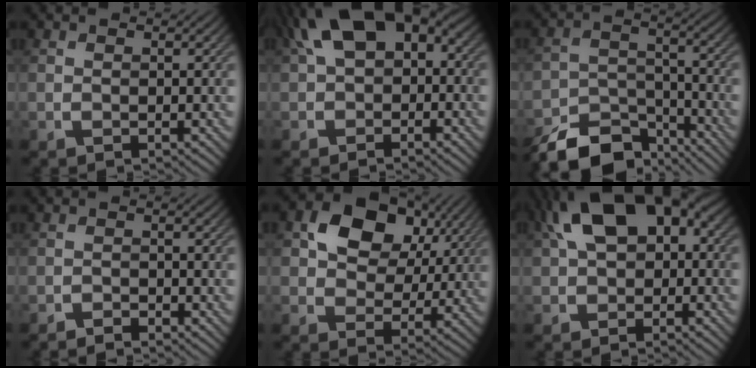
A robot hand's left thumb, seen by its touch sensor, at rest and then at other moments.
{"total": 10.3, "force": [2.2, 6.3, 7.9], "torque": [-0.138, 0.007, 0.027]}
{"total": 11.3, "force": [-9.1, 4.7, 4.7], "torque": [-0.084, -0.018, -0.150]}
{"total": 1.5, "force": [-1.4, 0.2, 0.4], "torque": [-0.006, 0.002, -0.026]}
{"total": 10.9, "force": [4.5, 7.5, 6.4], "torque": [-0.111, 0.006, 0.072]}
{"total": 11.8, "force": [2.6, 7.1, 9.0], "torque": [-0.156, 0.011, 0.034]}